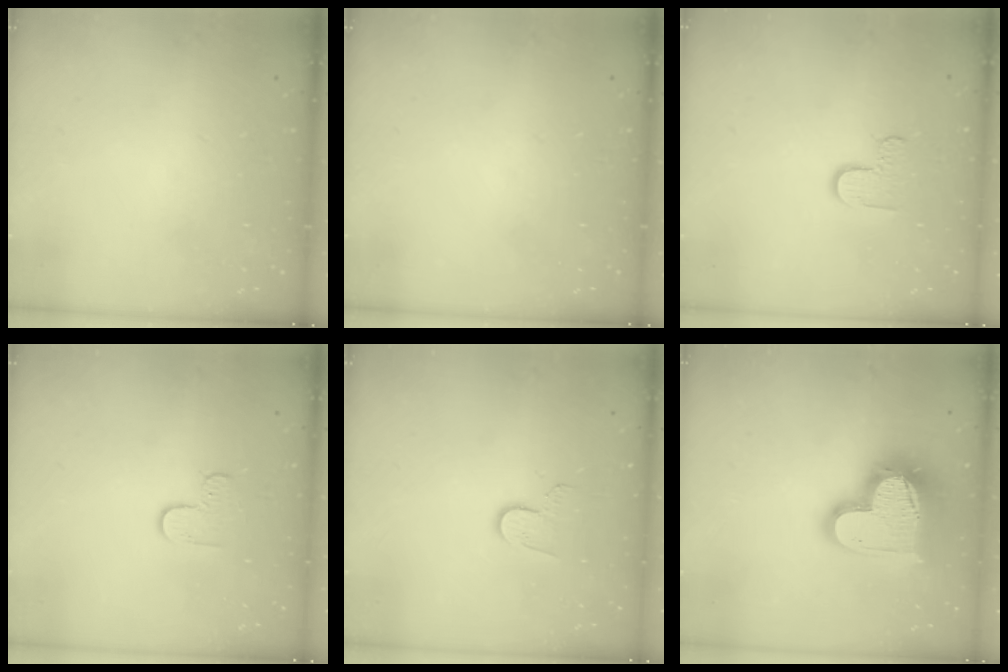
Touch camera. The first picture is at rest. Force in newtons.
{"total": 0.0}
{"total": 5.1, "press": 5.0, "slide": 0.5}
{"total": 4.0, "press": 4.0, "slide": 0.3}
{"total": 5.8, "press": 5.8, "slide": 0.5}
{"total": 19.3, "press": 19.2, "slide": 1.7}